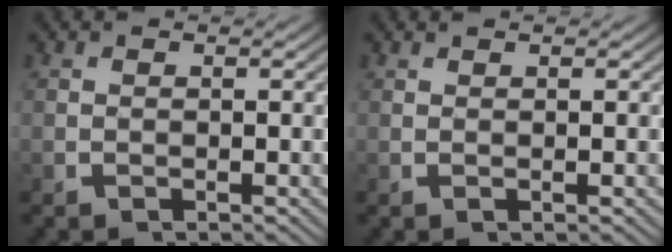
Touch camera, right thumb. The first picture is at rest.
{"total": 0.7, "force": [0.5, -0.2, 0.5], "torque": [-0.011, -0.001, 0.012]}